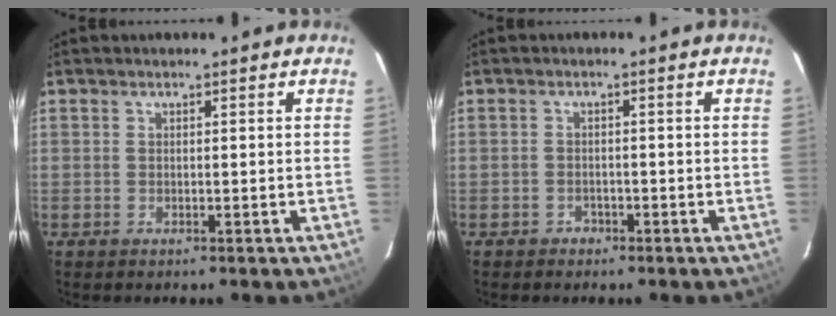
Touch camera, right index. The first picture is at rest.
{"total": 2.0, "force": [-1.3, 1.5, 0.1], "torque": [-0.005, 0.006, -0.019]}